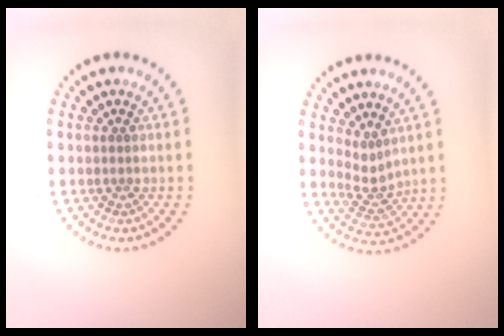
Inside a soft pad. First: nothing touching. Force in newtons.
{"total": 2.1, "press": 1.5, "slide": 1.4}